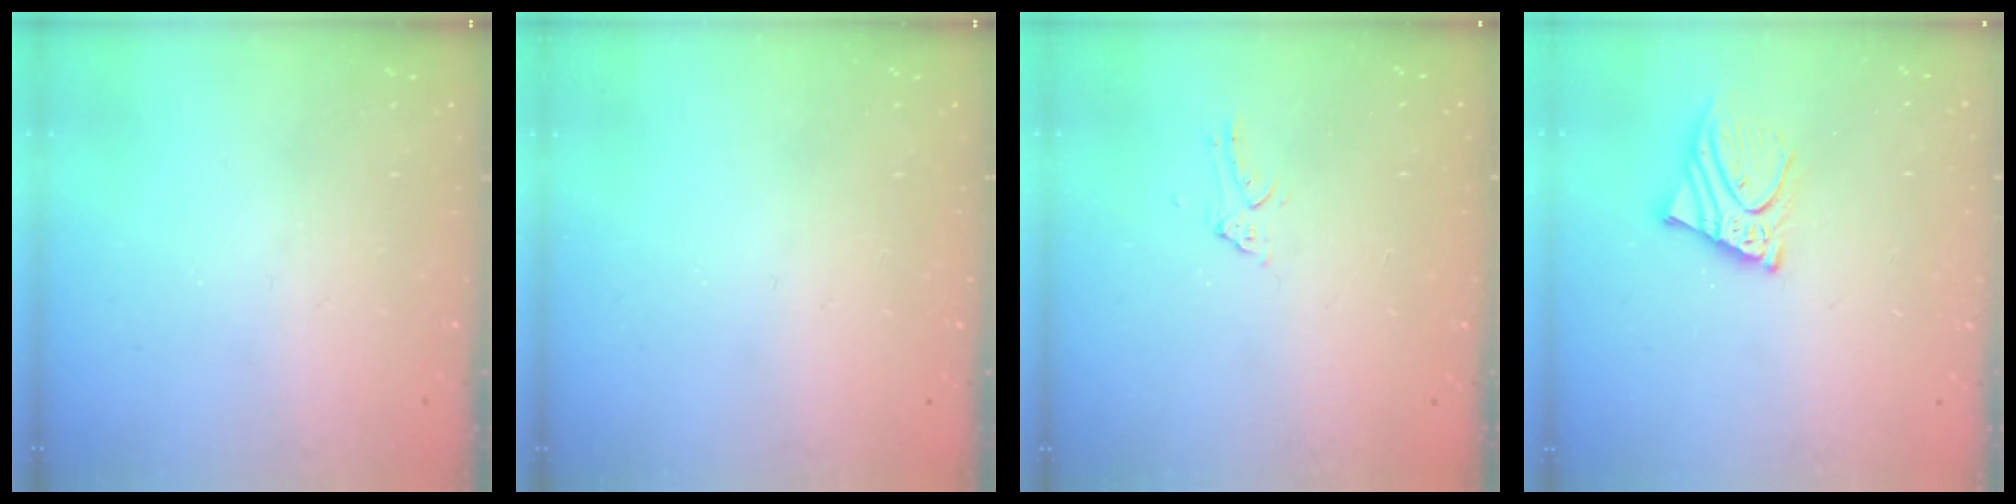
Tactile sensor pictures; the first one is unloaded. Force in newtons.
{"total": 0.0}
{"total": 1.1, "press": 1.1, "slide": 0.1}
{"total": 8.6, "press": 8.5, "slide": 0.9}